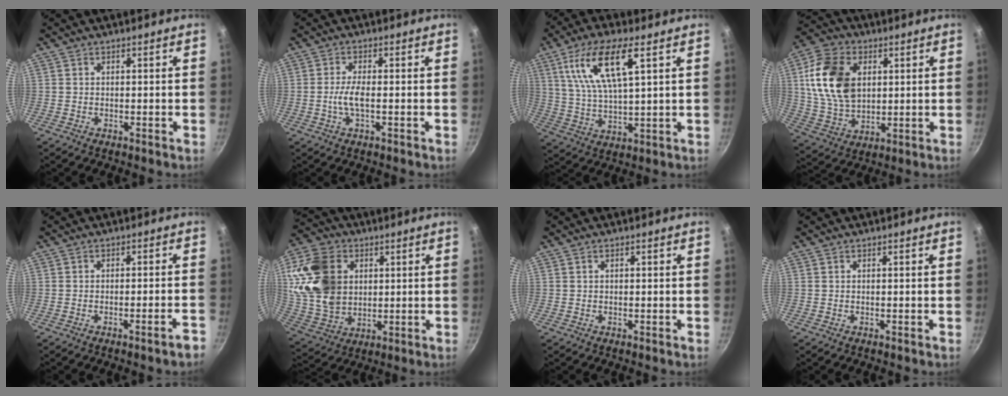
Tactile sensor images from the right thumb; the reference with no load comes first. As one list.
[{"total": 3.8, "force": [-0.7, 1.0, 3.6], "torque": [-0.078, 0.007, -0.018]}, {"total": 14.1, "force": [5.8, 4.3, 12.1], "torque": [-0.233, -0.011, 0.115]}, {"total": 16.6, "force": [3.6, 11.5, 11.4], "torque": [-0.197, -0.007, 0.073]}, {"total": 3.5, "force": [-2.4, 0.2, 2.6], "torque": [-0.029, 0.024, -0.026]}, {"total": 18.2, "force": [4.1, 13.5, 11.4], "torque": [-0.199, -0.010, 0.088]}, {"total": 0.5, "force": [0.1, 0.2, 0.5], "torque": [-0.007, 0.004, 0.003]}, {"total": 0.0}]